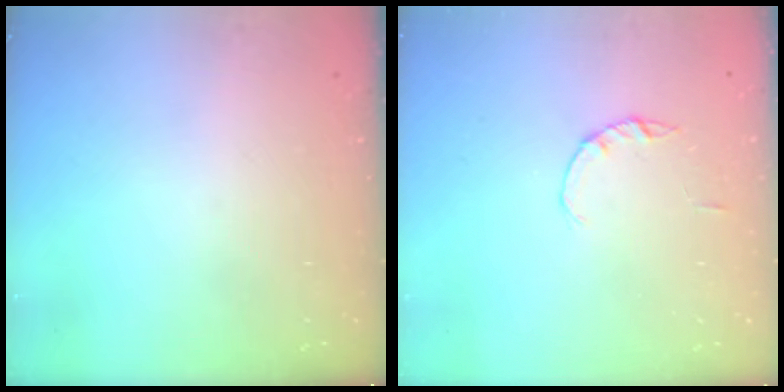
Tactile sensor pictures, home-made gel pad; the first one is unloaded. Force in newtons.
{"total": 1.0, "press": 1.0, "slide": 0.2}